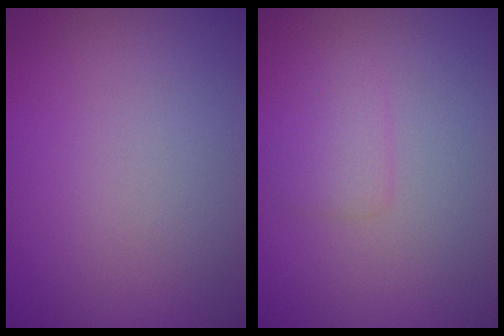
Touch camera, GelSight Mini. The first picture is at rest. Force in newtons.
{"total": 1.6, "press": 1.6, "slide": 0.0}